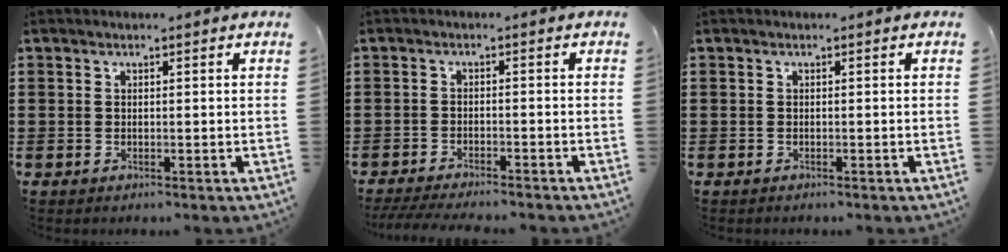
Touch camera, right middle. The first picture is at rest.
{"total": 2.9, "force": [-2.7, -0.1, 0.8], "torque": [-0.021, -0.005, -0.057]}
{"total": 0.0}